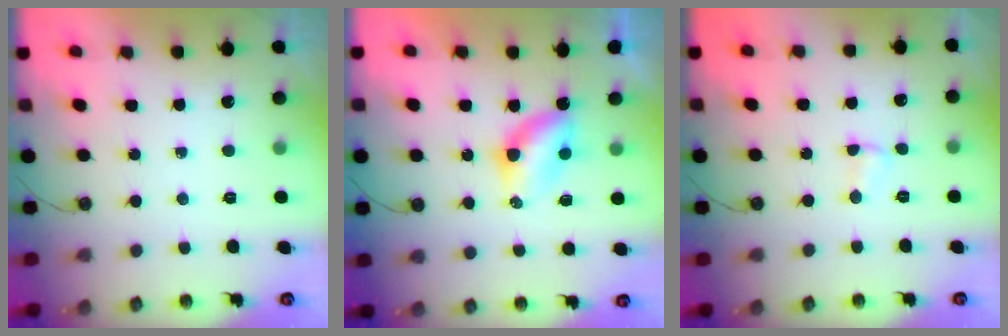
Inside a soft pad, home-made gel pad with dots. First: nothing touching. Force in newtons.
{"total": 5.3, "press": 5.2, "slide": 0.6}
{"total": 2.8, "press": 2.8, "slide": 0.3}